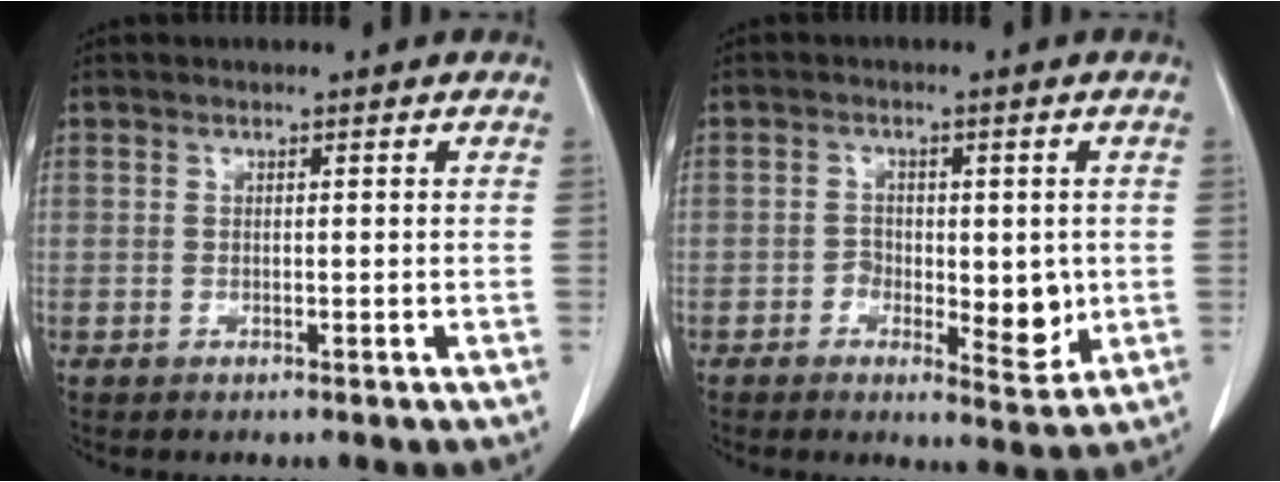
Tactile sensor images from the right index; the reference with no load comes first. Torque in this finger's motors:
{"motor_torque": [0.08, 0.04, 0.05, 0.03]}